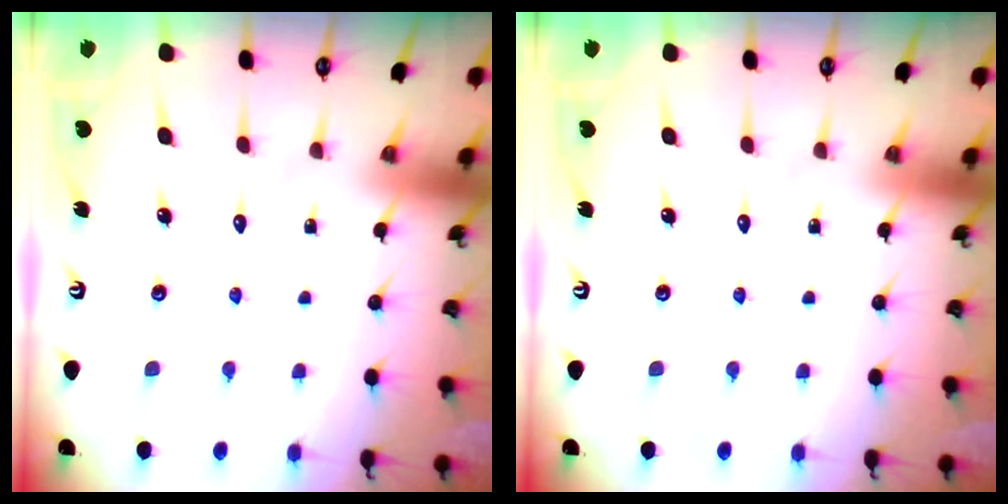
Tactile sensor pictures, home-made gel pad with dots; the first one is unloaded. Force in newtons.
{"total": 0.0}